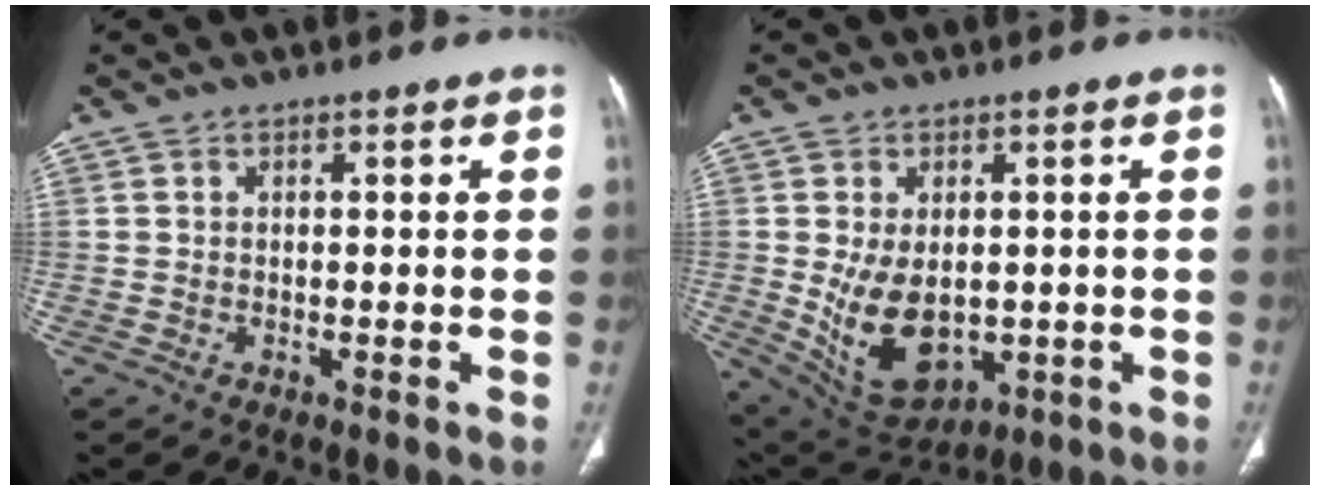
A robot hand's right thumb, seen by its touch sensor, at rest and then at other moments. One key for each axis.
{"total": 11.8, "fx": -1.1, "fy": 7.6, "fz": 8.9, "tx": -0.135, "ty": -0.011, "tz": 0.010}